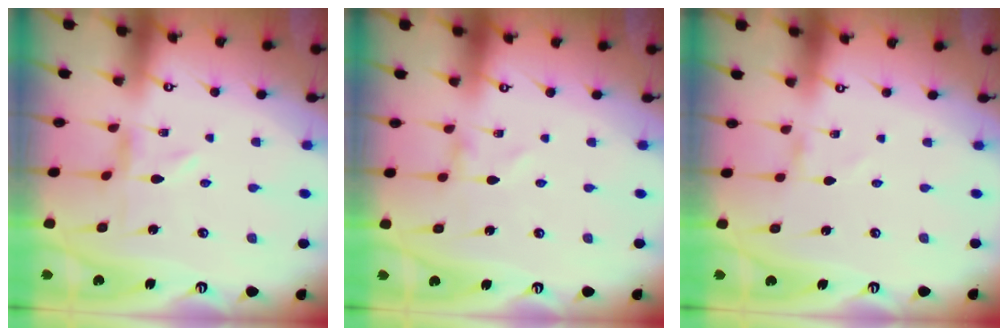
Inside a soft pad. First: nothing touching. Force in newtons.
{"total": 0.9, "press": 0.9, "slide": 0.1}
{"total": 0.0}